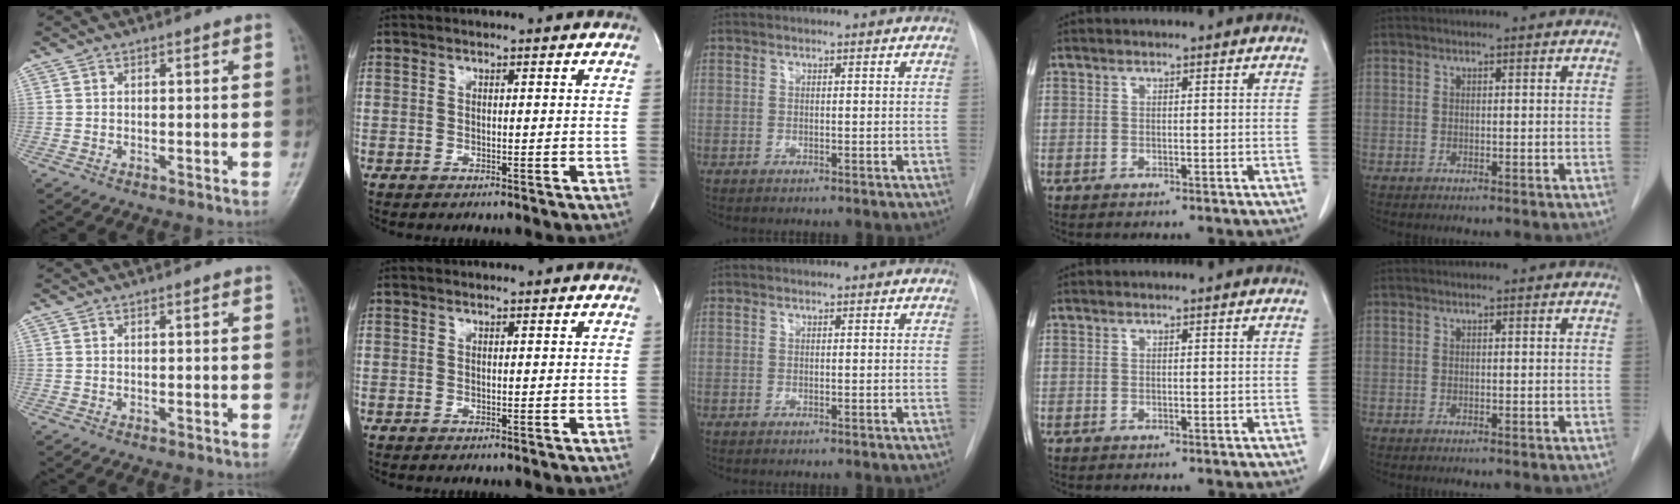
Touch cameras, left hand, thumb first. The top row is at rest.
{}